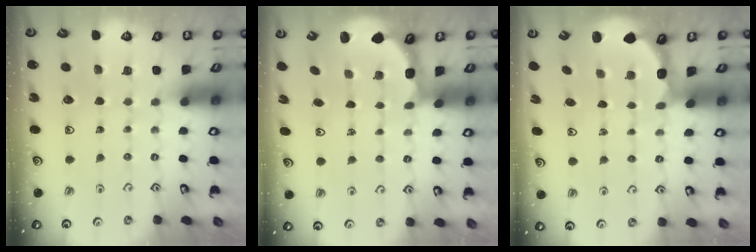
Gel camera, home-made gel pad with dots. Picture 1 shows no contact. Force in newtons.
{"total": 3.0, "press": 2.0, "slide": 2.2}
{"total": 2.5, "press": 1.9, "slide": 1.6}